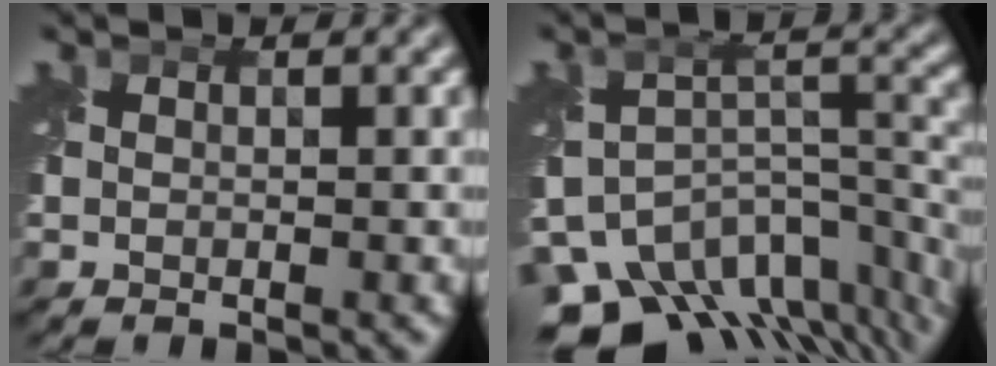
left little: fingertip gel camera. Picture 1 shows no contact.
{"total": 12.0, "force": [-8.8, 5.9, 5.6], "torque": [-0.095, -0.004, -0.106]}